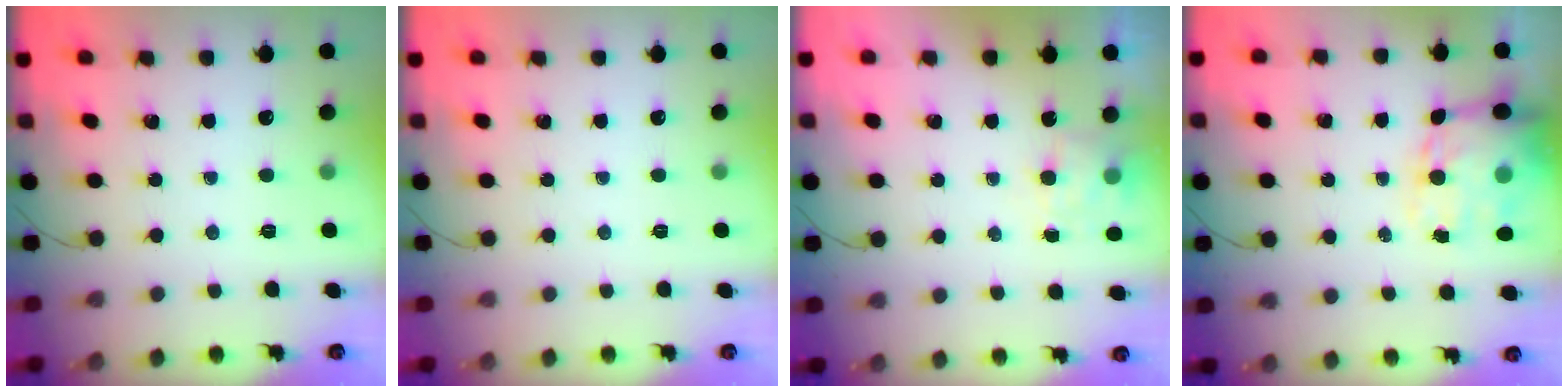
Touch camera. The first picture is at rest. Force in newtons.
{"total": 0.0}
{"total": 5.6, "press": 5.5, "slide": 1.1}
{"total": 16.1, "press": 15.6, "slide": 3.8}